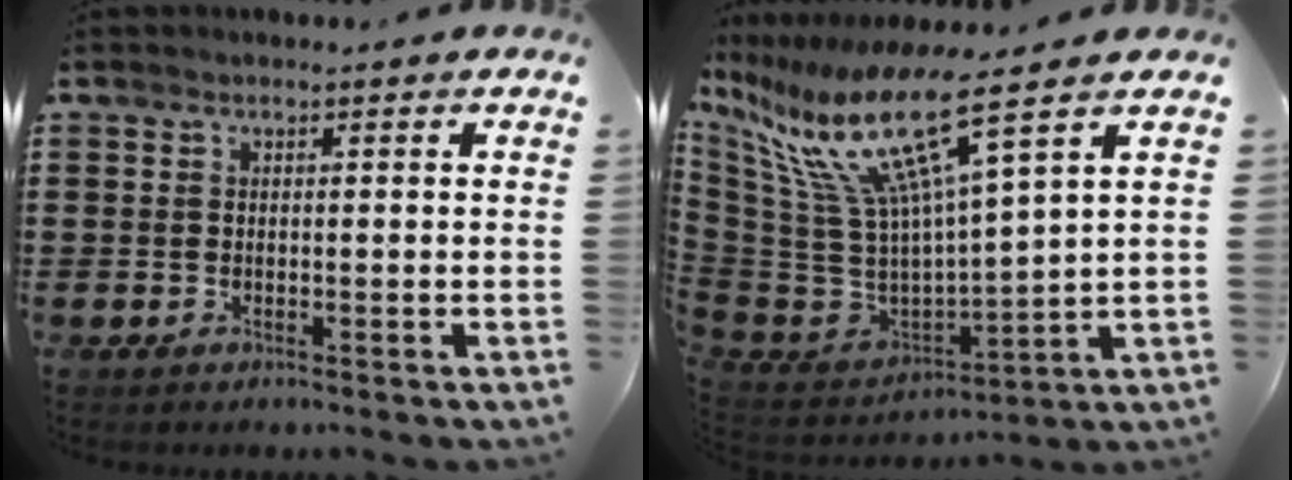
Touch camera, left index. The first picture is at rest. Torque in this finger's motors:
{"motor_torque": [2.14, 0.00, 1.05, 0.21]}